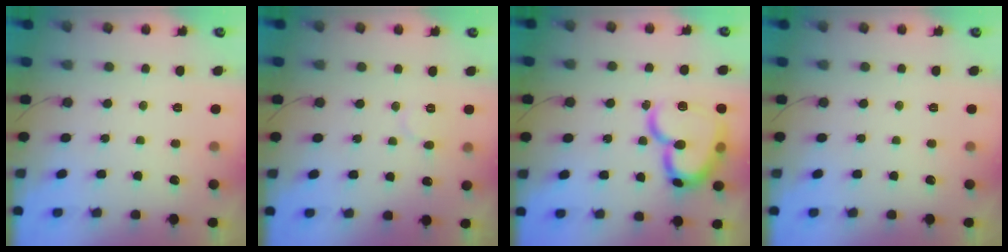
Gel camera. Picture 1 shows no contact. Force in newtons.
{"total": 5.2, "press": 5.2, "slide": 0.5}
{"total": 21.0, "press": 20.9, "slide": 2.3}
{"total": 0.0}